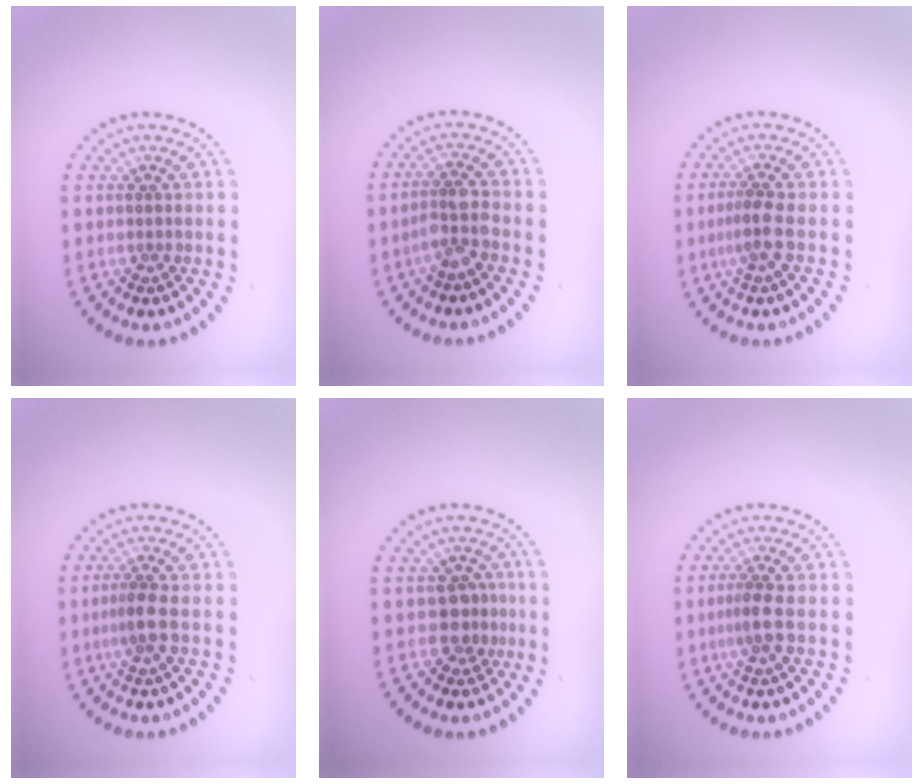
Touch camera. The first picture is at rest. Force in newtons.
{"total": 2.4, "press": 2.0, "slide": 1.4}
{"total": 2.2, "press": 1.7, "slide": 1.5}
{"total": 2.1, "press": 1.6, "slide": 1.3}
{"total": 2.1, "press": 1.7, "slide": 1.3}
{"total": 2.0, "press": 1.5, "slide": 1.3}